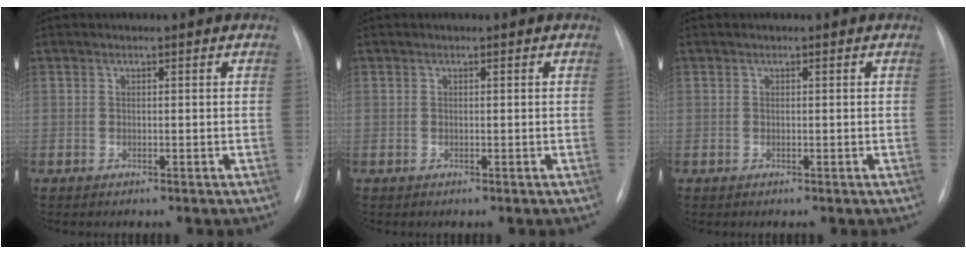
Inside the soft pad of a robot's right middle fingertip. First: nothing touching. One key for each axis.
{"total": 0.0}
{"total": 0.0}